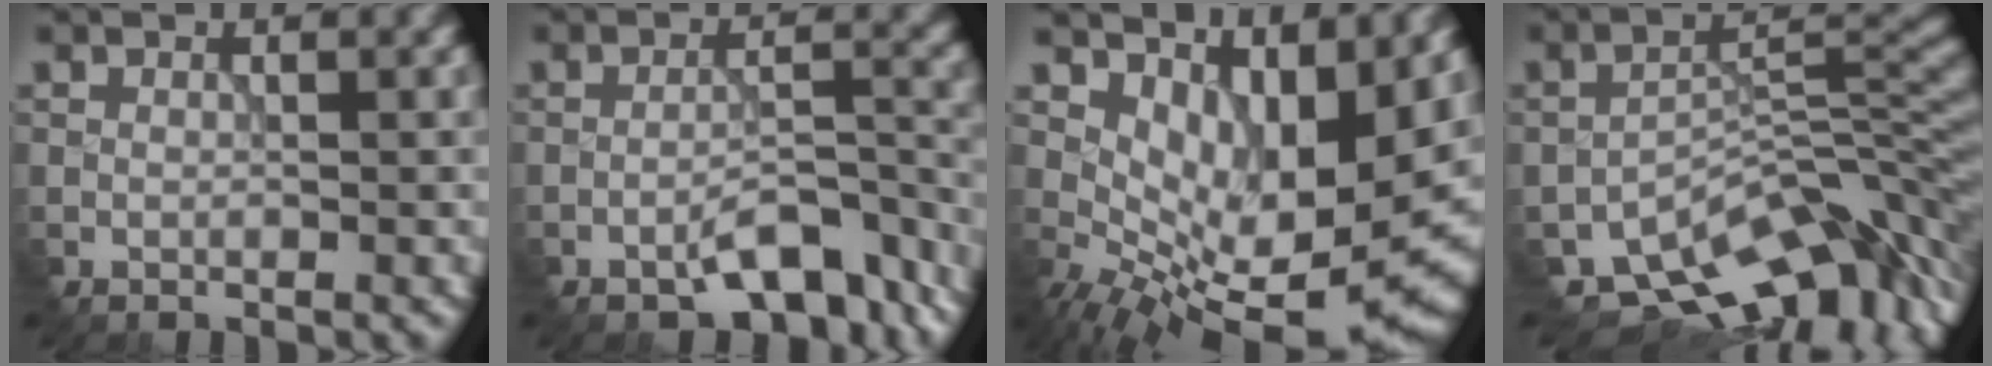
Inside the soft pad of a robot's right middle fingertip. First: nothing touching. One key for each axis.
{"total": 6.1, "fx": -4.6, "fy": 1.8, "fz": 3.6, "tx": -0.051, "ty": 0.007, "tz": -0.076}
{"total": 10.2, "fx": 1.5, "fy": 5.1, "fz": 8.8, "tx": -0.148, "ty": -0.030, "tz": 0.051}
{"total": 11.7, "fx": -8.4, "fy": 4.8, "fz": 6.5, "tx": -0.101, "ty": -0.005, "tz": -0.132}